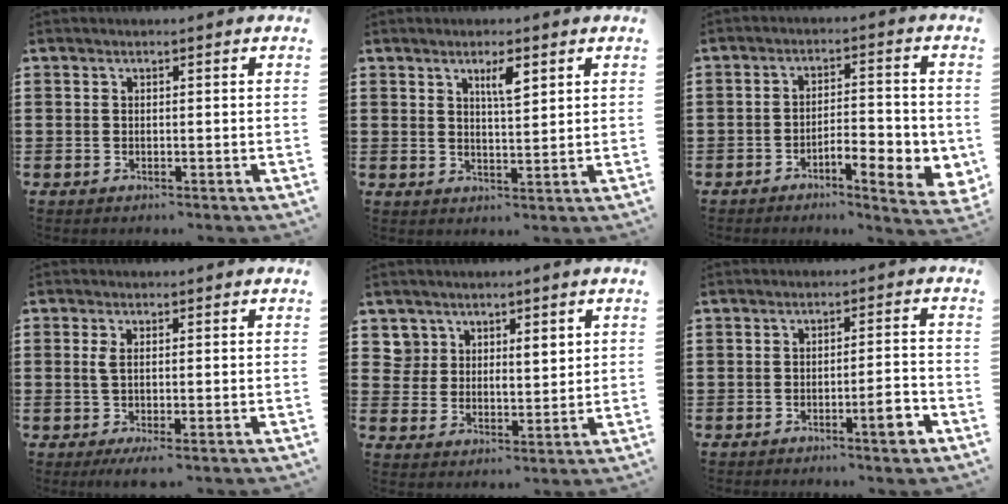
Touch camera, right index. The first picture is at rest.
{"total": 3.5, "force": [2.0, 0.7, 2.8], "torque": [-0.051, 0.002, 0.031]}
{"total": 5.7, "force": [-2.9, 1.8, 4.5], "torque": [-0.072, 0.005, -0.049]}
{"total": 2.5, "force": [-0.1, 0.4, 2.4], "torque": [-0.053, -0.002, -0.005]}
{"total": 4.7, "force": [3.5, 3.1, 0.7], "torque": [-0.033, 0.005, 0.067]}
{"total": 4.7, "force": [-2.4, 0.5, 4.0], "torque": [-0.063, -0.006, -0.041]}